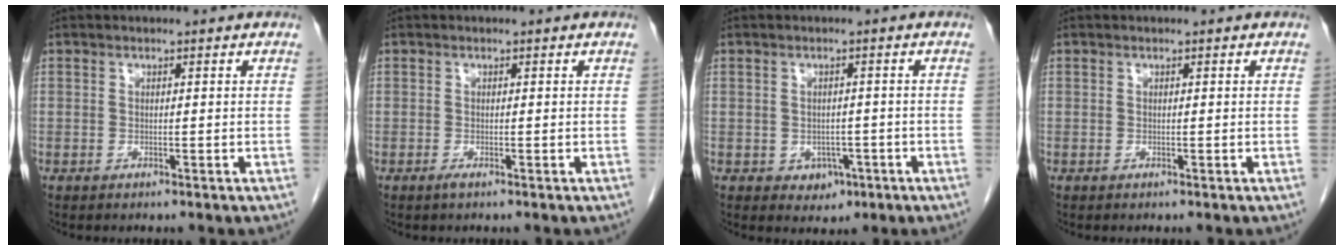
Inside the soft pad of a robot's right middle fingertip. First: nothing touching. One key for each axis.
{"total": 0.5, "fx": -0.4, "fy": 0.0, "fz": 0.4, "tx": -0.008, "ty": -0.002, "tz": -0.007}
{"total": 3.1, "fx": -1.3, "fy": 2.3, "fz": 1.5, "tx": -0.015, "ty": 0.003, "tz": -0.007}
{"total": 0.0}